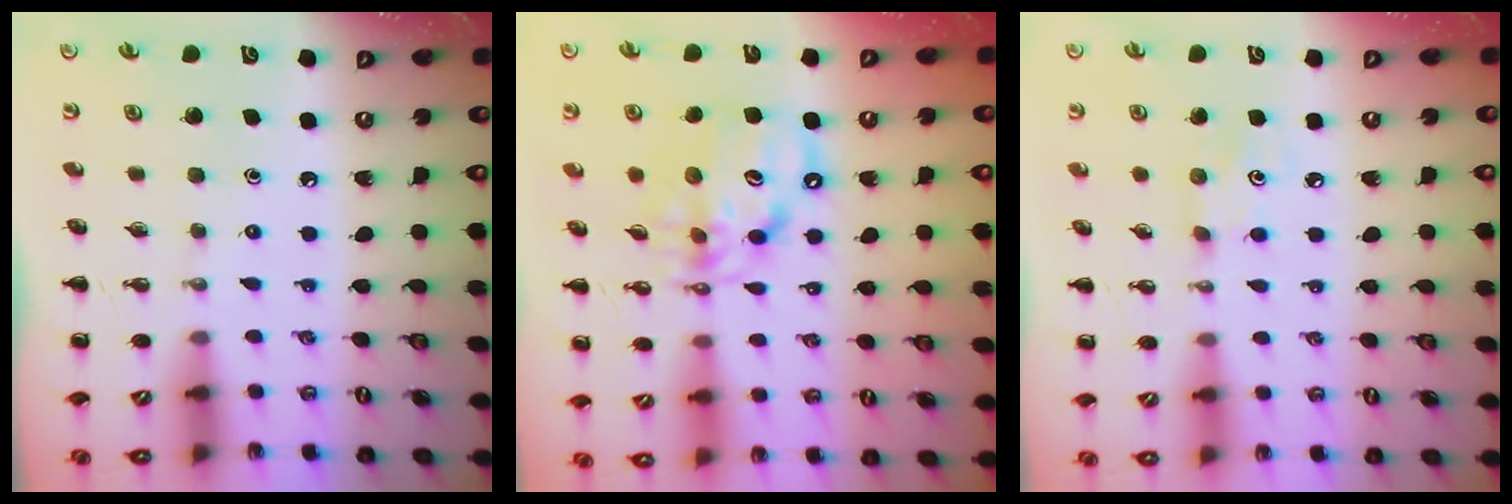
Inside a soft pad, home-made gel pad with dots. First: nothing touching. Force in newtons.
{"total": 11.7, "press": 11.1, "slide": 3.7}
{"total": 4.1, "press": 4.0, "slide": 0.9}